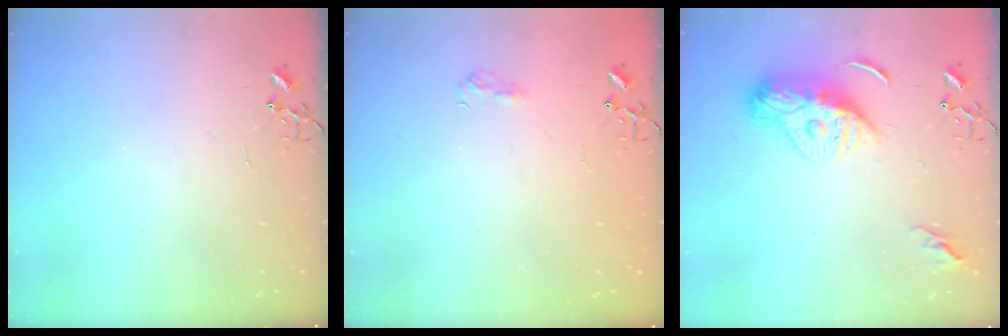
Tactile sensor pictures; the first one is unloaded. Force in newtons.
{"total": 7.3, "press": 7.2, "slide": 0.8}
{"total": 11.6, "press": 11.6, "slide": 0.9}